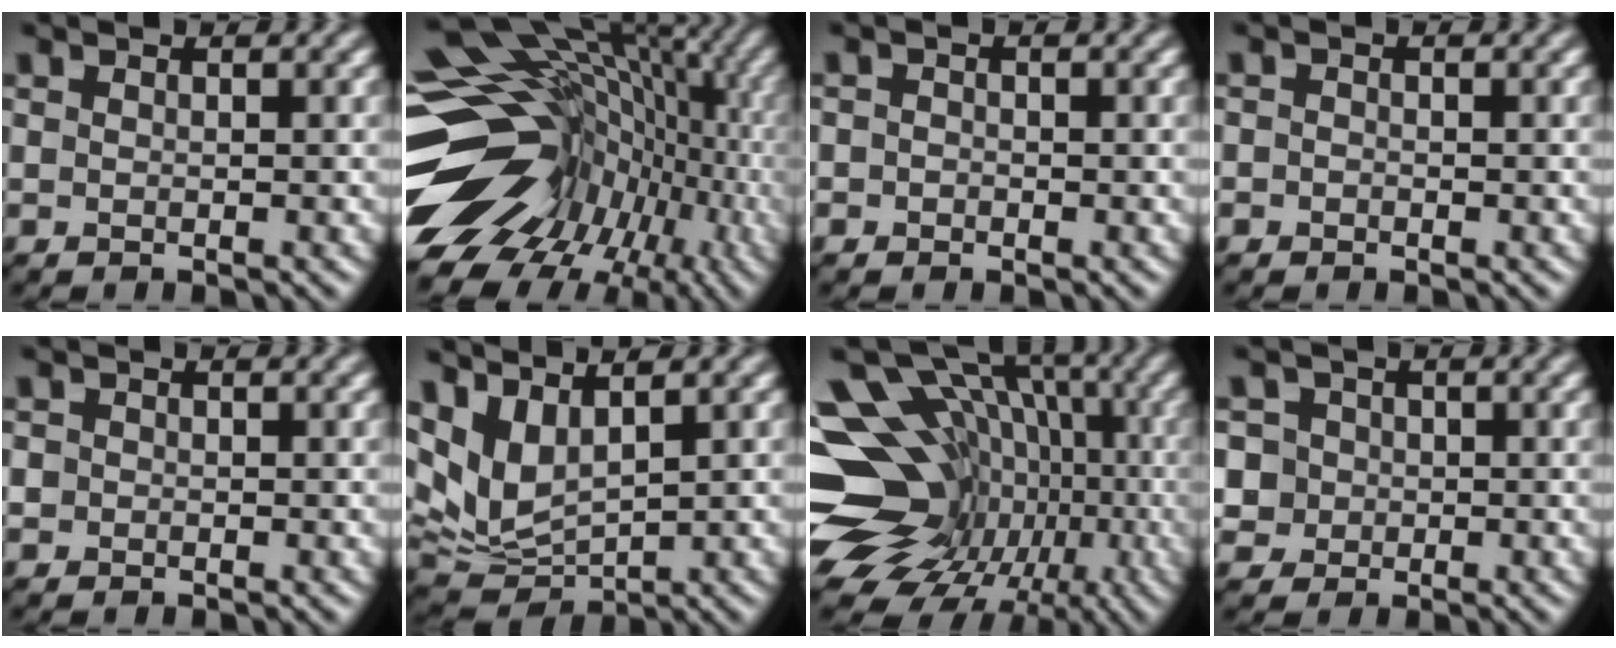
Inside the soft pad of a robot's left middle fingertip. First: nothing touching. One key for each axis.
{"total": 17.7, "fx": -3.9, "fy": 12.9, "fz": 11.5, "tx": -0.169, "ty": 0.037, "tz": -0.052}
{"total": 1.0, "fx": -0.6, "fy": 0.8, "fz": 0.1, "tx": 0.009, "ty": -0.002, "tz": -0.019}
{"total": 0.8, "fx": -0.6, "fy": 0.5, "fz": 0.0, "tx": 0.007, "ty": -0.002, "tz": -0.020}
{"total": 0.7, "fx": -0.4, "fy": 0.6, "fz": 0.0, "tx": 0.007, "ty": -0.004, "tz": -0.011}
{"total": 6.1, "fx": 2.3, "fy": 3.4, "fz": 4.5, "tx": -0.103, "ty": -0.007, "tz": 0.045}
{"total": 18.2, "fx": -3.2, "fy": 14.2, "fz": 10.9, "tx": -0.152, "ty": 0.010, "tz": -0.053}
{"total": 5.1, "fx": 1.1, "fy": 4.5, "fz": 2.2, "tx": -0.029, "ty": 0.018, "tz": -0.008}